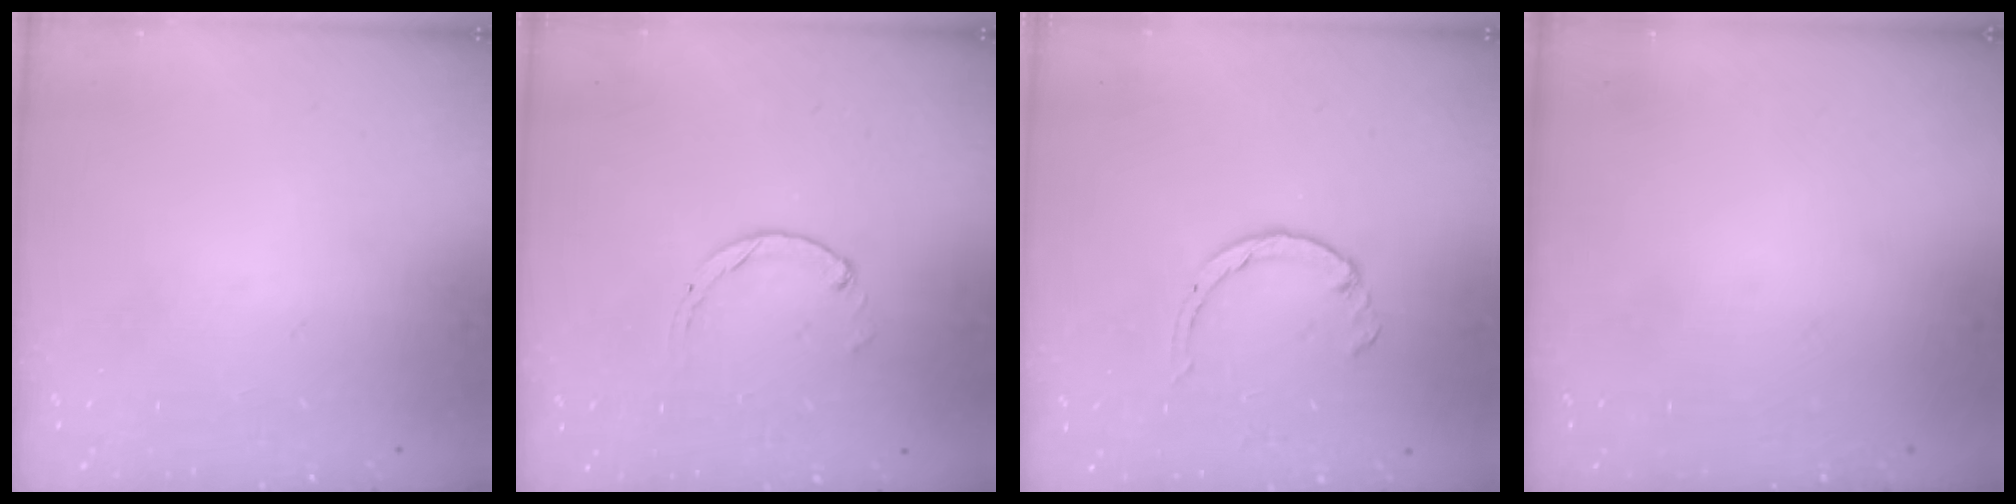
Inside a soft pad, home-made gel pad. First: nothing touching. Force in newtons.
{"total": 0.7, "press": 0.7, "slide": 0.2}
{"total": 2.6, "press": 2.6, "slide": 0.4}
{"total": 0.0}